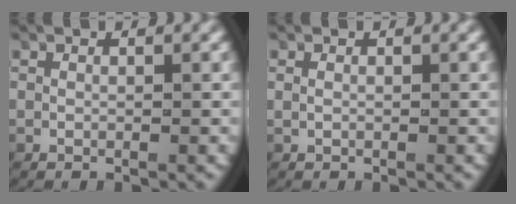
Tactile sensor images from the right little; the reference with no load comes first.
{"total": 0.0}